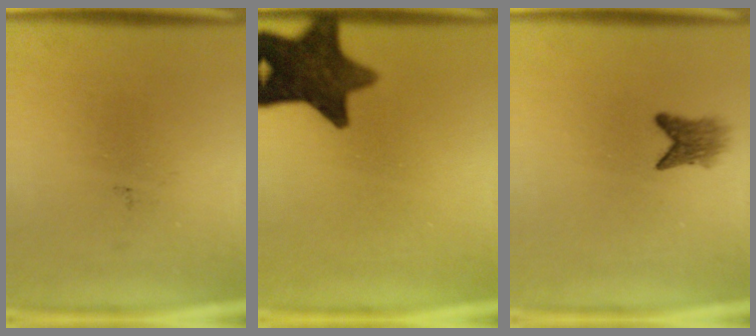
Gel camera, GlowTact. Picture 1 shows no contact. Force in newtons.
{"total": 12.7}
{"total": 2.9}